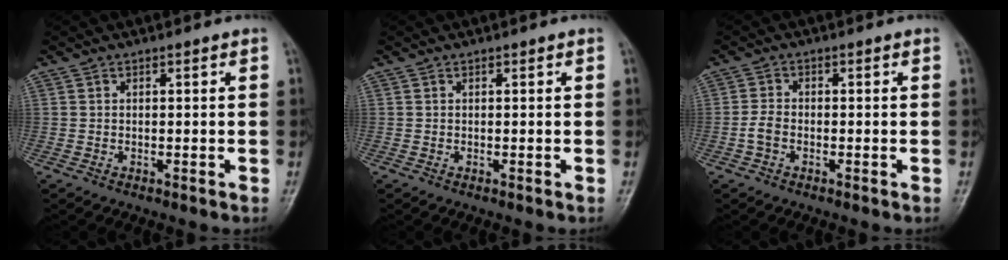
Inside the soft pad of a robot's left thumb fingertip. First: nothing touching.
{"total": 0.0}
{"total": 2.7, "force": [-1.0, 1.8, 1.7], "torque": [-0.038, 0.009, -0.025]}